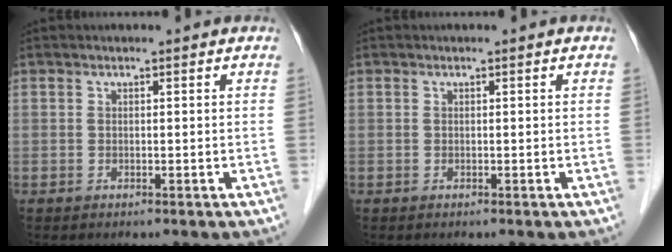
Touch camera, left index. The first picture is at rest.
{"total": 0.0}